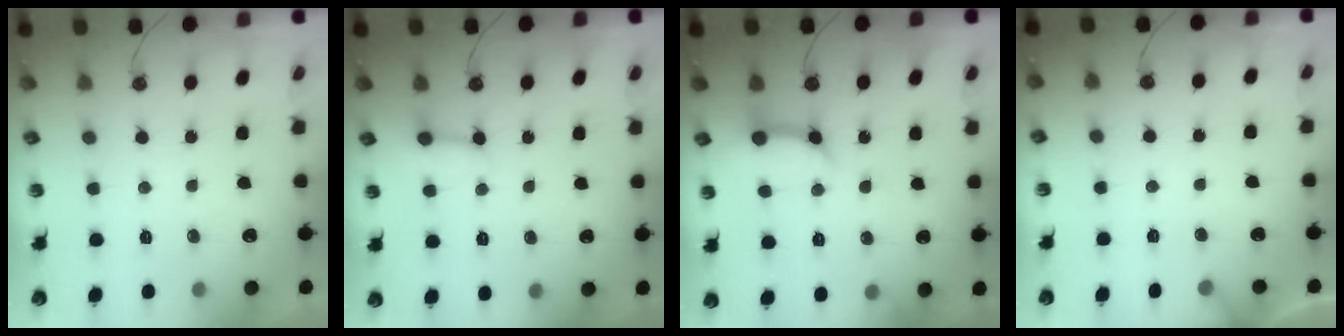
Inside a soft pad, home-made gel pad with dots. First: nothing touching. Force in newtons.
{"total": 3.4, "press": 3.4, "slide": 0.2}
{"total": 10.5, "press": 10.4, "slide": 1.4}
{"total": 3.2, "press": 3.2, "slide": 0.4}